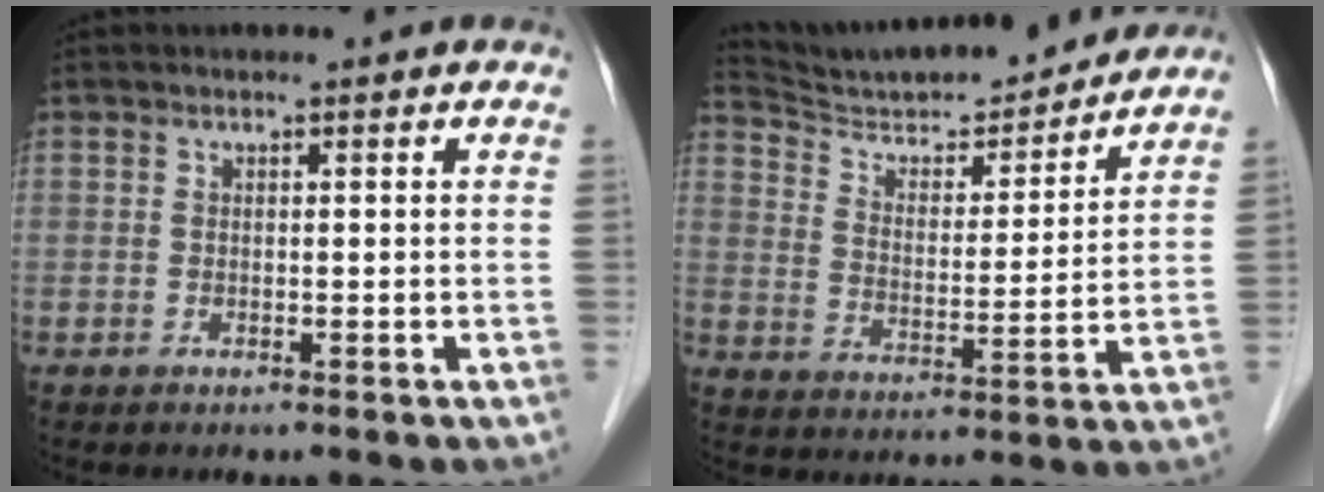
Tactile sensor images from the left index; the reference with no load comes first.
{"total": 17.1, "force": [16.2, 2.1, 5.0], "torque": [-0.087, -0.006, 0.253]}